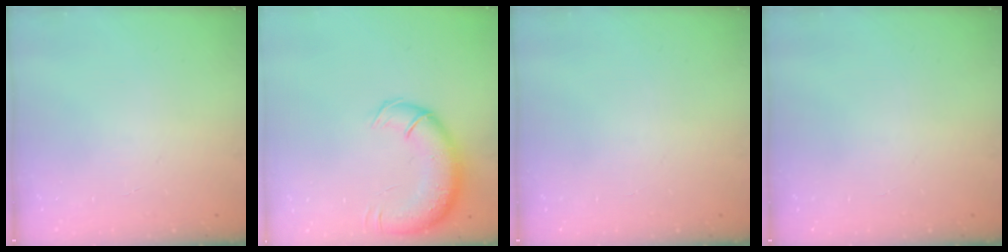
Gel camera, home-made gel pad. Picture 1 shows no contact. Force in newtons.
{"total": 13.8, "press": 13.3, "slide": 3.7}
{"total": 0.0}
{"total": 0.0}